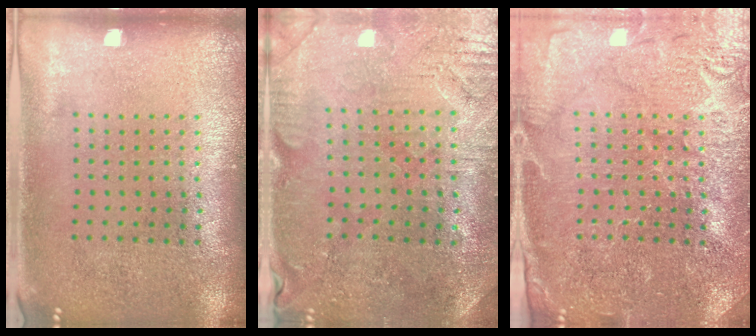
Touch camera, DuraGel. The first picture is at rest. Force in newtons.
{"total": 0.8, "press": 0.6, "slide": 0.5}
{"total": 3.7, "press": 3.6, "slide": 0.9}